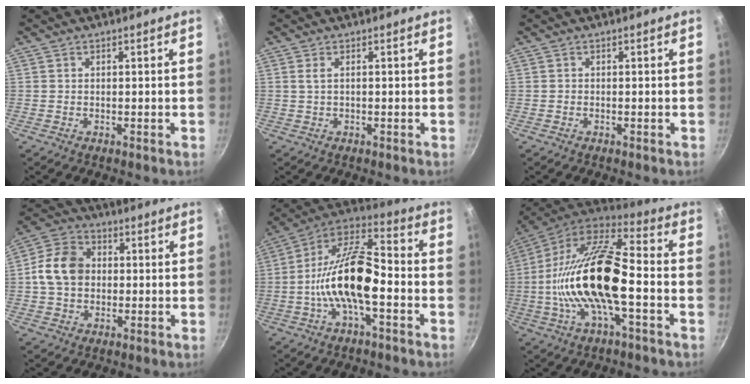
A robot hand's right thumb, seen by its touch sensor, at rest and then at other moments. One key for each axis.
{"total": 1.2, "fx": 0.1, "fy": 0.3, "fz": 1.1, "tx": -0.026, "ty": 0.003, "tz": 0.004}
{"total": 0.0}
{"total": 10.7, "fx": 0.3, "fy": 8.4, "fz": 6.6, "tx": -0.096, "ty": 0.018, "tz": -0.012}
{"total": 16.6, "fx": -3.7, "fy": 6.5, "fz": 14.9, "tx": -0.261, "ty": 0.042, "tz": -0.086}
{"total": 22.3, "fx": -3.5, "fy": 8.4, "fz": 20.4, "tx": -0.385, "ty": 0.038, "tz": -0.081}